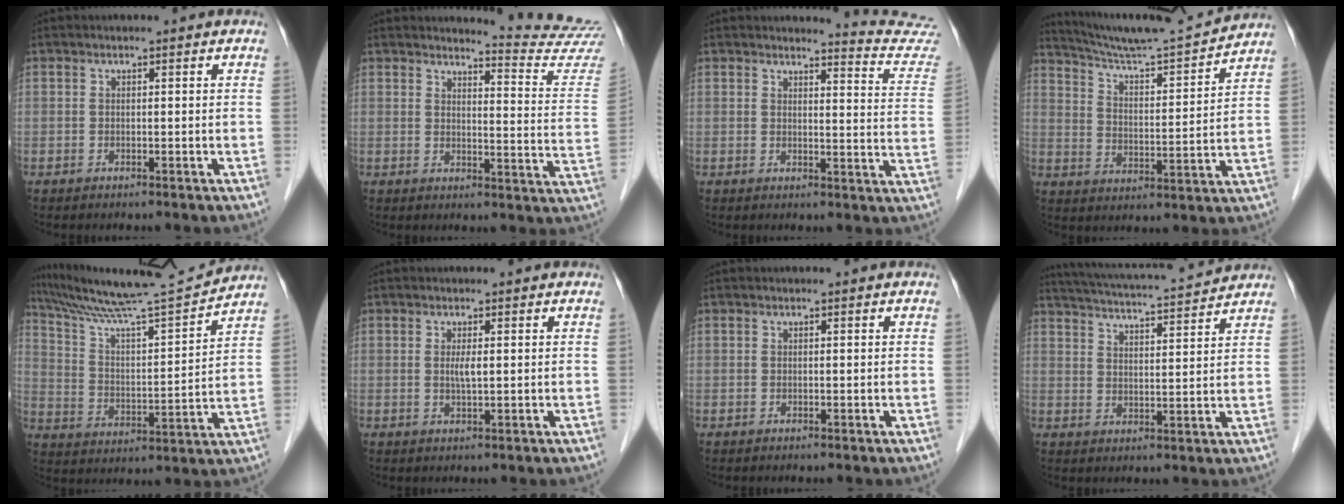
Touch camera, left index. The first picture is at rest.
{"total": 12.9, "force": [12.7, -1.7, -0.1], "torque": [0.000, -0.125, 0.129]}
{"total": 9.7, "force": [9.7, -0.7, -0.1], "torque": [0.002, -0.085, 0.088]}
{"total": 15.3, "force": [14.6, -0.7, 4.4], "torque": [-0.083, -0.011, 0.229]}
{"total": 17.2, "force": [16.0, -0.9, 6.2], "torque": [-0.114, -0.013, 0.259]}
{"total": 1.6, "force": [0.3, 0.1, 1.6], "torque": [-0.035, -0.001, 0.005]}
{"total": 0.0}
{"total": 14.1, "force": [13.4, 0.2, 4.6], "torque": [-0.094, 0.013, 0.198]}